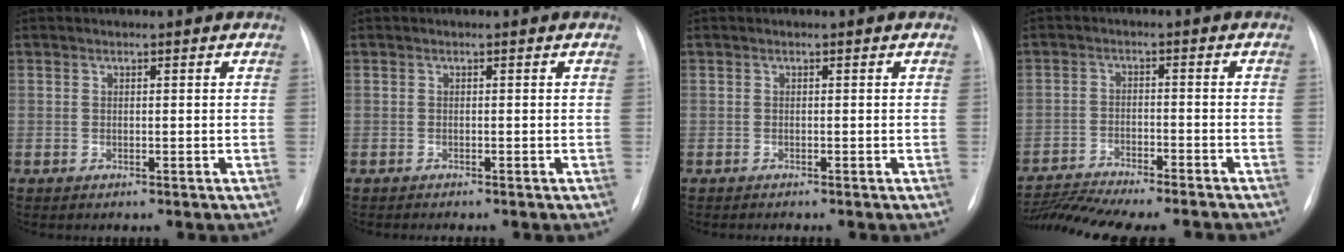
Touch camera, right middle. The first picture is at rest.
{"total": 1.4, "force": [-1.2, 0.0, 0.7], "torque": [-0.009, -0.002, -0.014]}
{"total": 0.6, "force": [-0.5, -0.2, 0.3], "torque": [-0.005, -0.001, -0.010]}
{"total": 15.7, "force": [-14.4, 1.1, 6.1], "torque": [-0.113, -0.010, -0.211]}